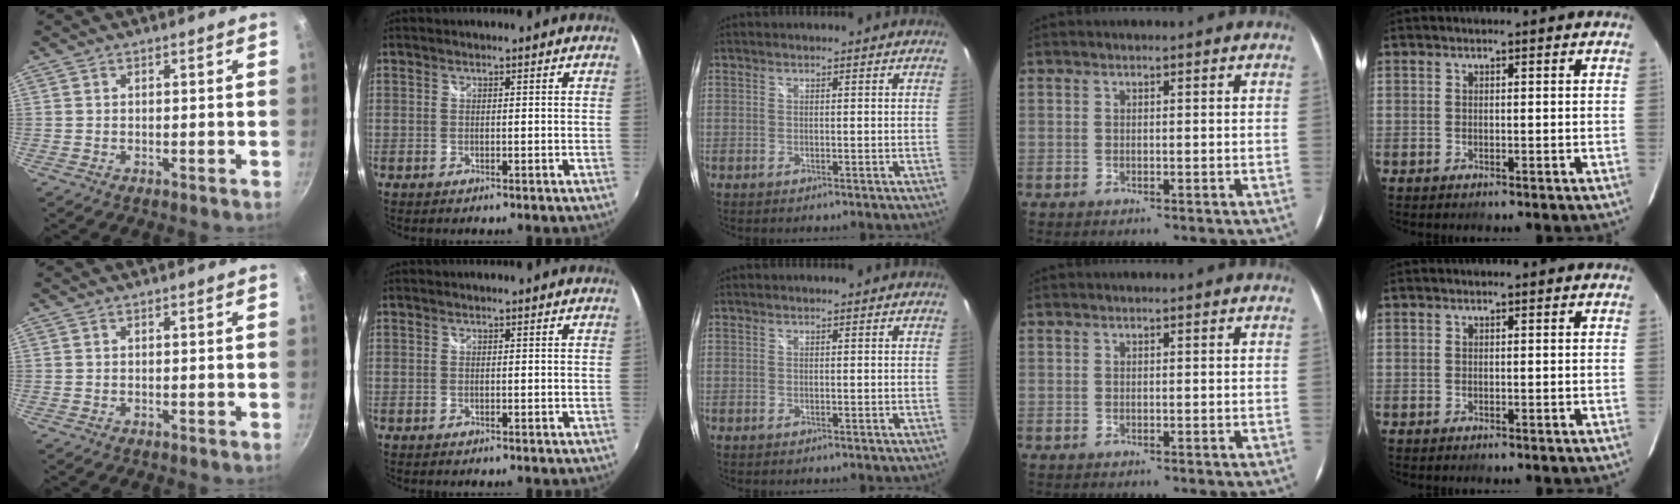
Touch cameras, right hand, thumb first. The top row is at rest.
{}